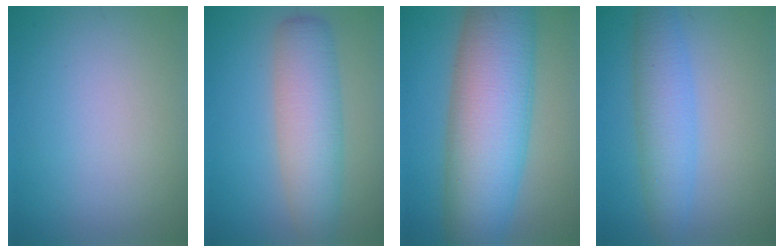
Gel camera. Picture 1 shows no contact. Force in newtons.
{"total": 6.1, "press": 6.1, "slide": 0.3}
{"total": 12.9, "press": 12.9, "slide": 0.5}
{"total": 4.5, "press": 4.5, "slide": 0.1}